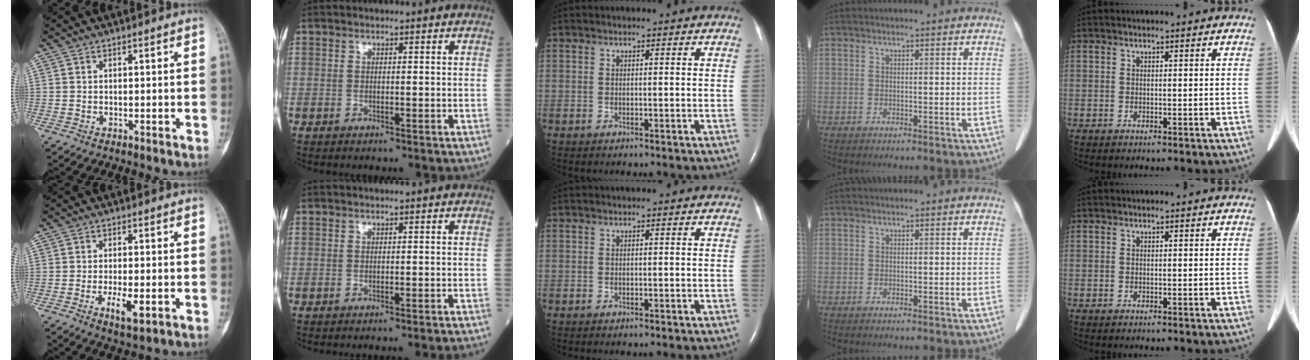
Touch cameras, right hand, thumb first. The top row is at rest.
{"thumb": {"total": 5.3, "force": [-1.9, 1.8, 4.6], "torque": [-0.081, -0.004, -0.027]}, "index": {"total": 4.9, "force": [-4.5, -1.2, 1.4], "torque": [-0.008, -0.012, -0.052]}}